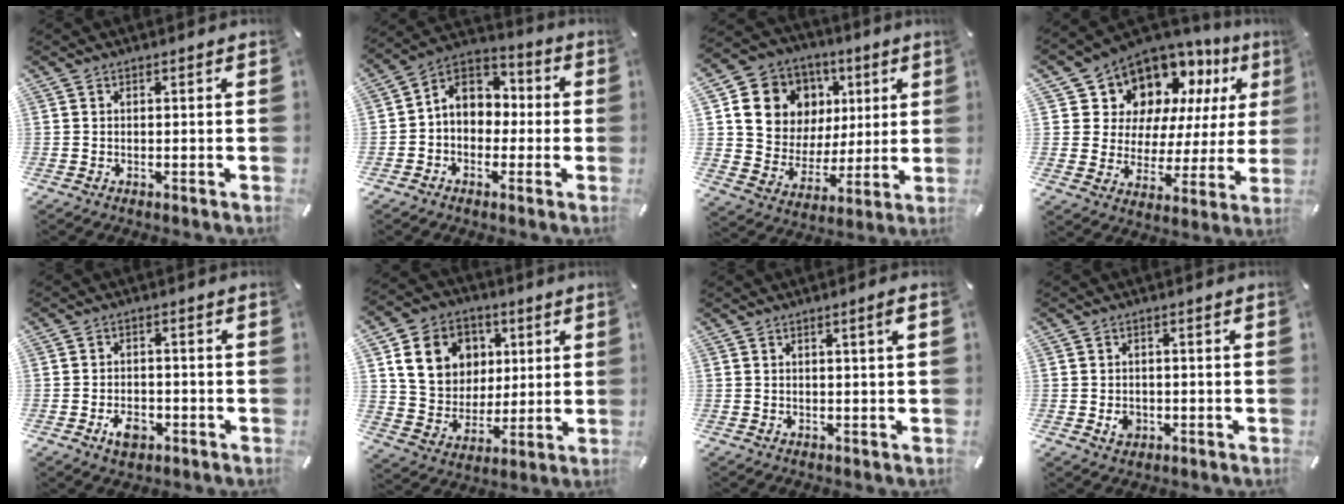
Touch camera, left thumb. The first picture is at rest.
{"total": 7.8, "force": [0.2, 7.1, 3.3], "torque": [-0.080, 0.011, 0.002]}
{"total": 13.4, "force": [4.9, 12.0, 3.3], "torque": [-0.050, -0.033, 0.103]}
{"total": 11.7, "force": [8.5, 7.8, 2.1], "torque": [-0.047, -0.091, 0.154]}
{"total": 5.1, "force": [-2.3, 3.4, 2.9], "torque": [-0.051, 0.006, -0.043]}
{"total": 14.3, "force": [4.8, 12.5, 5.2], "torque": [-0.086, -0.006, 0.099]}
{"total": 2.0, "force": [0.7, 0.0, 1.9], "torque": [-0.036, 0.000, 0.010]}
{"total": 3.0, "force": [-0.7, 2.5, 1.4], "torque": [-0.016, 0.002, -0.013]}